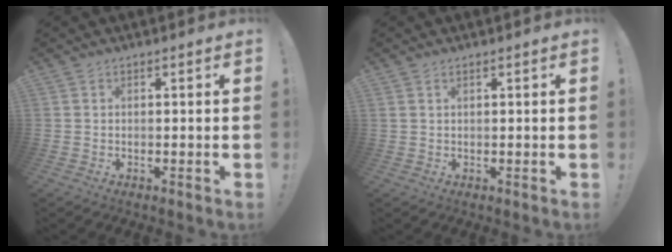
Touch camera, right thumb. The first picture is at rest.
{"total": 1.0, "force": [0.6, 0.4, 0.6], "torque": [-0.021, 0.004, 0.013]}